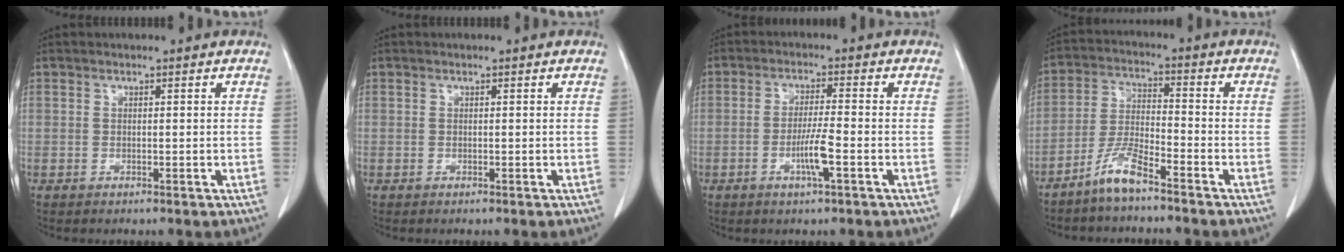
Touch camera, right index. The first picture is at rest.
{"total": 0.0}
{"total": 5.0, "force": [-1.8, -0.1, 4.7], "torque": [-0.089, -0.007, -0.034]}
{"total": 6.4, "force": [-5.0, 0.6, 4.0], "torque": [-0.091, -0.010, -0.101]}